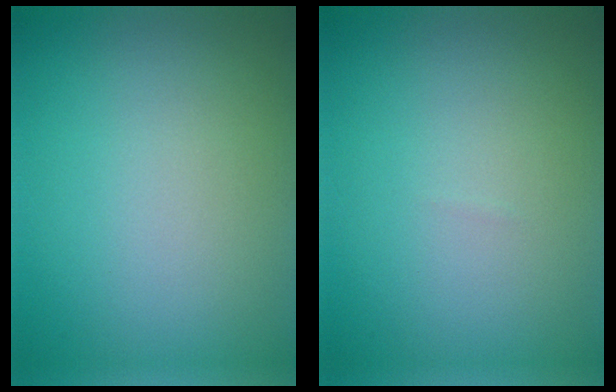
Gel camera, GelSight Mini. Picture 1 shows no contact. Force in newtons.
{"total": 0.0}